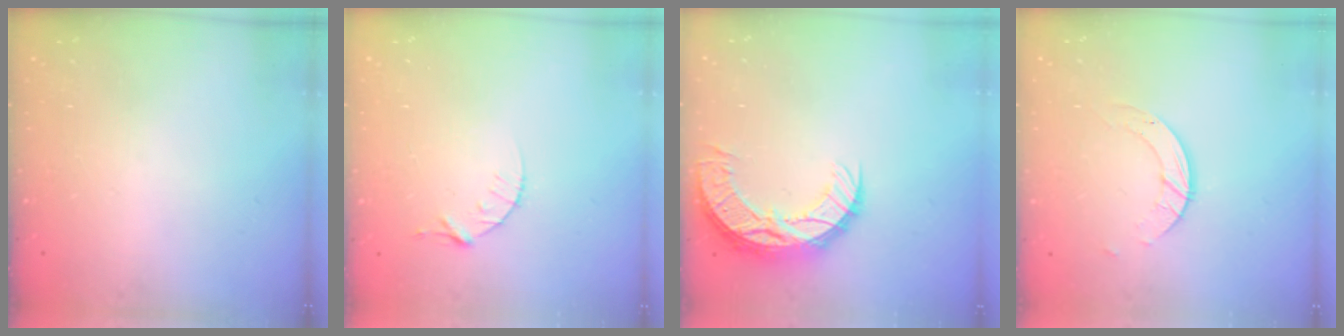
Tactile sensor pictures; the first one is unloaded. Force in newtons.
{"total": 3.8, "press": 3.7, "slide": 0.5}
{"total": 12.2, "press": 12.2, "slide": 0.8}
{"total": 3.6, "press": 3.6, "slide": 0.2}